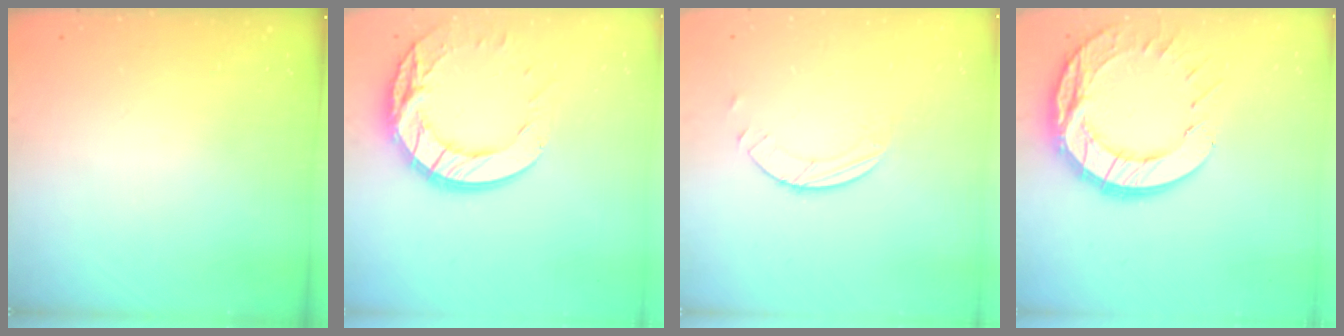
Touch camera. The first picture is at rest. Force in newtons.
{"total": 14.4, "press": 14.4, "slide": 0.7}
{"total": 1.5, "press": 1.5, "slide": 0.1}
{"total": 16.0, "press": 15.9, "slide": 1.3}